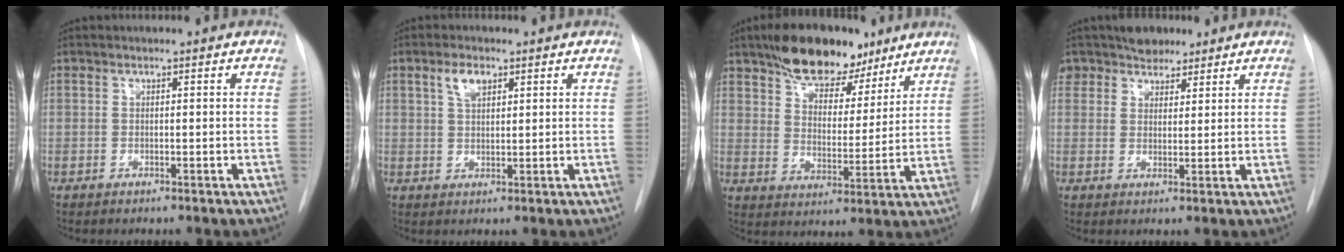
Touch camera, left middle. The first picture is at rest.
{"total": 3.2, "force": [1.8, 1.6, 2.2], "torque": [-0.046, 0.005, 0.036]}
{"total": 13.0, "force": [9.6, 6.0, 6.4], "torque": [-0.095, 0.012, 0.157]}
{"total": 5.6, "force": [4.3, 3.5, 1.0], "torque": [-0.014, 0.010, 0.078]}